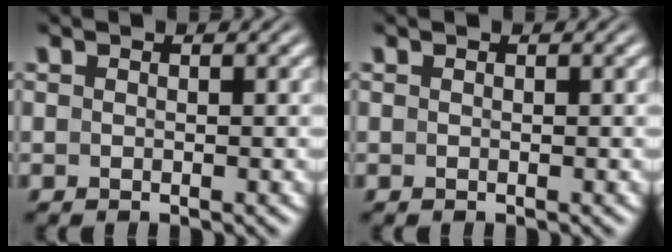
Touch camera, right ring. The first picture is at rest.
{"total": 0.0}